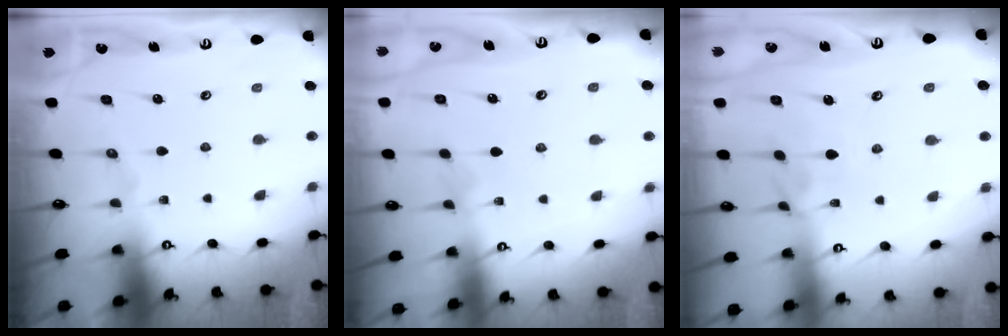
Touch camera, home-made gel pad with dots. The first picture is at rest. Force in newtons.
{"total": 3.3, "press": 3.3, "slide": 0.1}
{"total": 2.1, "press": 2.0, "slide": 0.7}